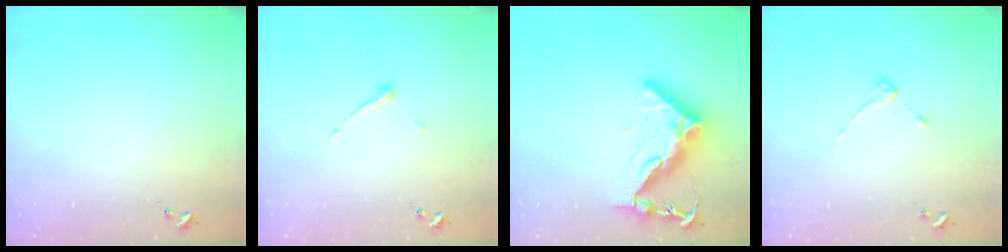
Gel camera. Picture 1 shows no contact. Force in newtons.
{"total": 5.3, "press": 5.3, "slide": 0.4}
{"total": 12.9, "press": 12.8, "slide": 1.5}
{"total": 2.6, "press": 2.6, "slide": 0.4}